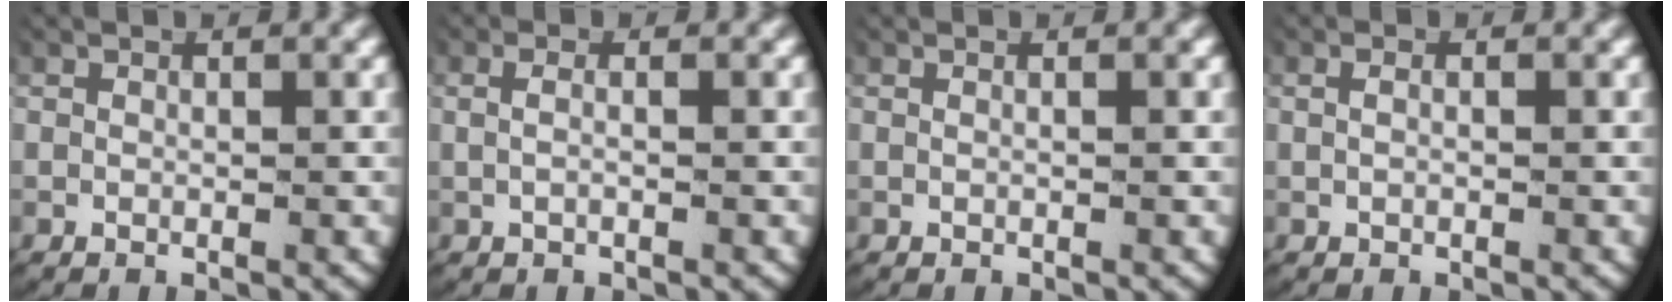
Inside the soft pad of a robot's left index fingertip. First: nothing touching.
{"total": 1.2, "force": [-0.2, 0.3, 1.2], "torque": [-0.028, -0.001, -0.003]}
{"total": 0.6, "force": [0.1, -0.2, 0.6], "torque": [-0.010, 0.002, 0.002]}
{"total": 0.6, "force": [-0.1, 0.1, 0.6], "torque": [-0.016, -0.002, 0.000]}